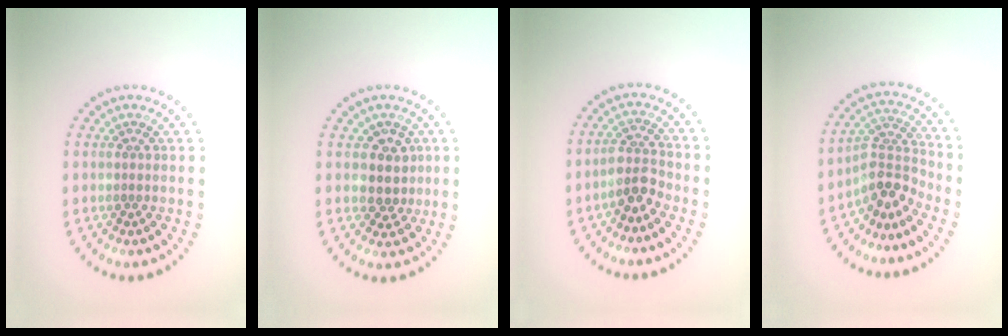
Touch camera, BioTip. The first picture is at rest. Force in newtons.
{"total": 2.6, "press": 2.2, "slide": 1.4}
{"total": 2.7, "press": 2.4, "slide": 1.3}
{"total": 3.7, "press": 2.5, "slide": 2.8}